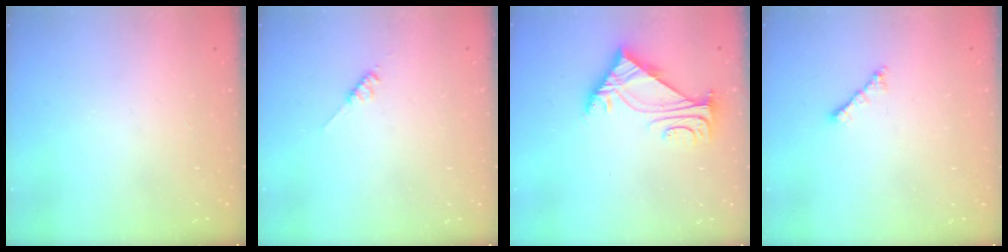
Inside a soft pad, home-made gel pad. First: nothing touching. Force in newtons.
{"total": 2.8, "press": 2.8, "slide": 0.5}
{"total": 5.9, "press": 5.8, "slide": 1.1}
{"total": 1.8, "press": 1.8, "slide": 0.5}